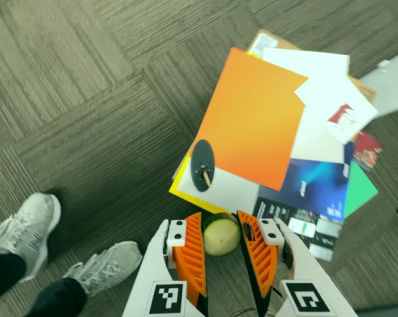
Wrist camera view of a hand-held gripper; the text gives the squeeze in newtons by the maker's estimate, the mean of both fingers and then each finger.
{"total": 10.5, "left": 11.4, "right": 9.6}